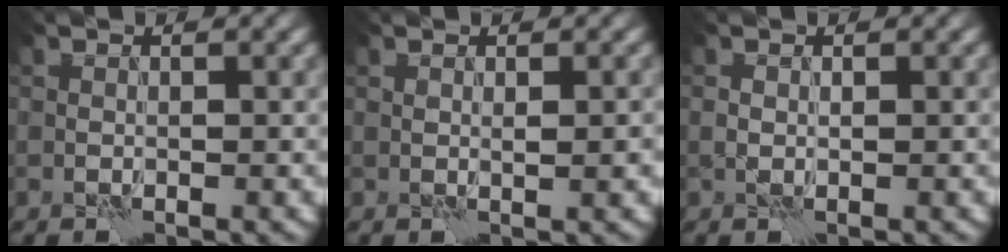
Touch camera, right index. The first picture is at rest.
{"total": 1.1, "force": [0.1, 0.1, 1.1], "torque": [-0.017, 0.000, 0.001]}
{"total": 0.6, "force": [0.0, 0.5, 0.3], "torque": [-0.004, 0.000, -0.001]}